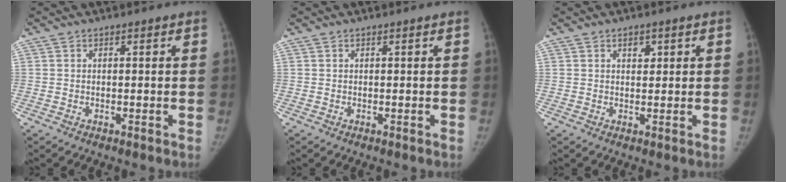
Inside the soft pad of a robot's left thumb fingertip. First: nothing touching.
{"total": 0.0}
{"total": 2.1, "force": [1.0, 1.3, 1.3], "torque": [-0.009, -0.004, 0.016]}